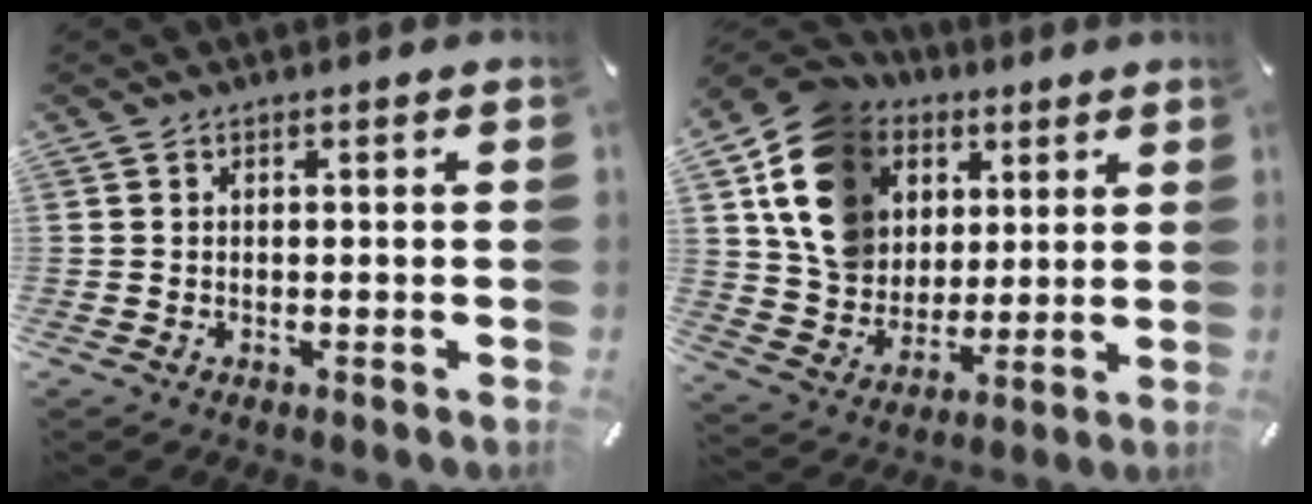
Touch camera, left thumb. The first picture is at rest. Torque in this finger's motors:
{"motor_torque": [0.83, 0.49, 1.80, -0.97, 0.57]}